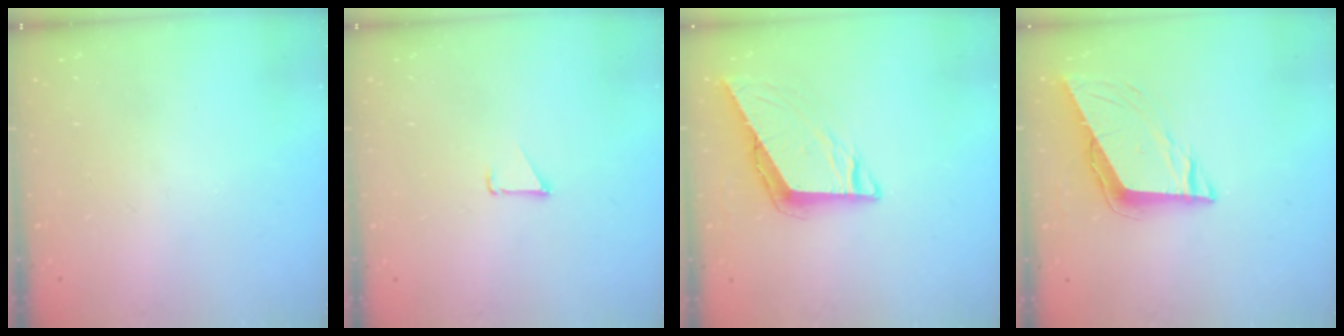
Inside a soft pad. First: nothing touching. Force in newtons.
{"total": 0.9, "press": 0.9, "slide": 0.1}
{"total": 7.7, "press": 7.7, "slide": 0.3}
{"total": 8.6, "press": 8.4, "slide": 1.9}